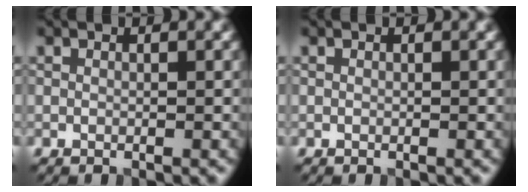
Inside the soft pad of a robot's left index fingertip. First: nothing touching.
{"total": 0.0}